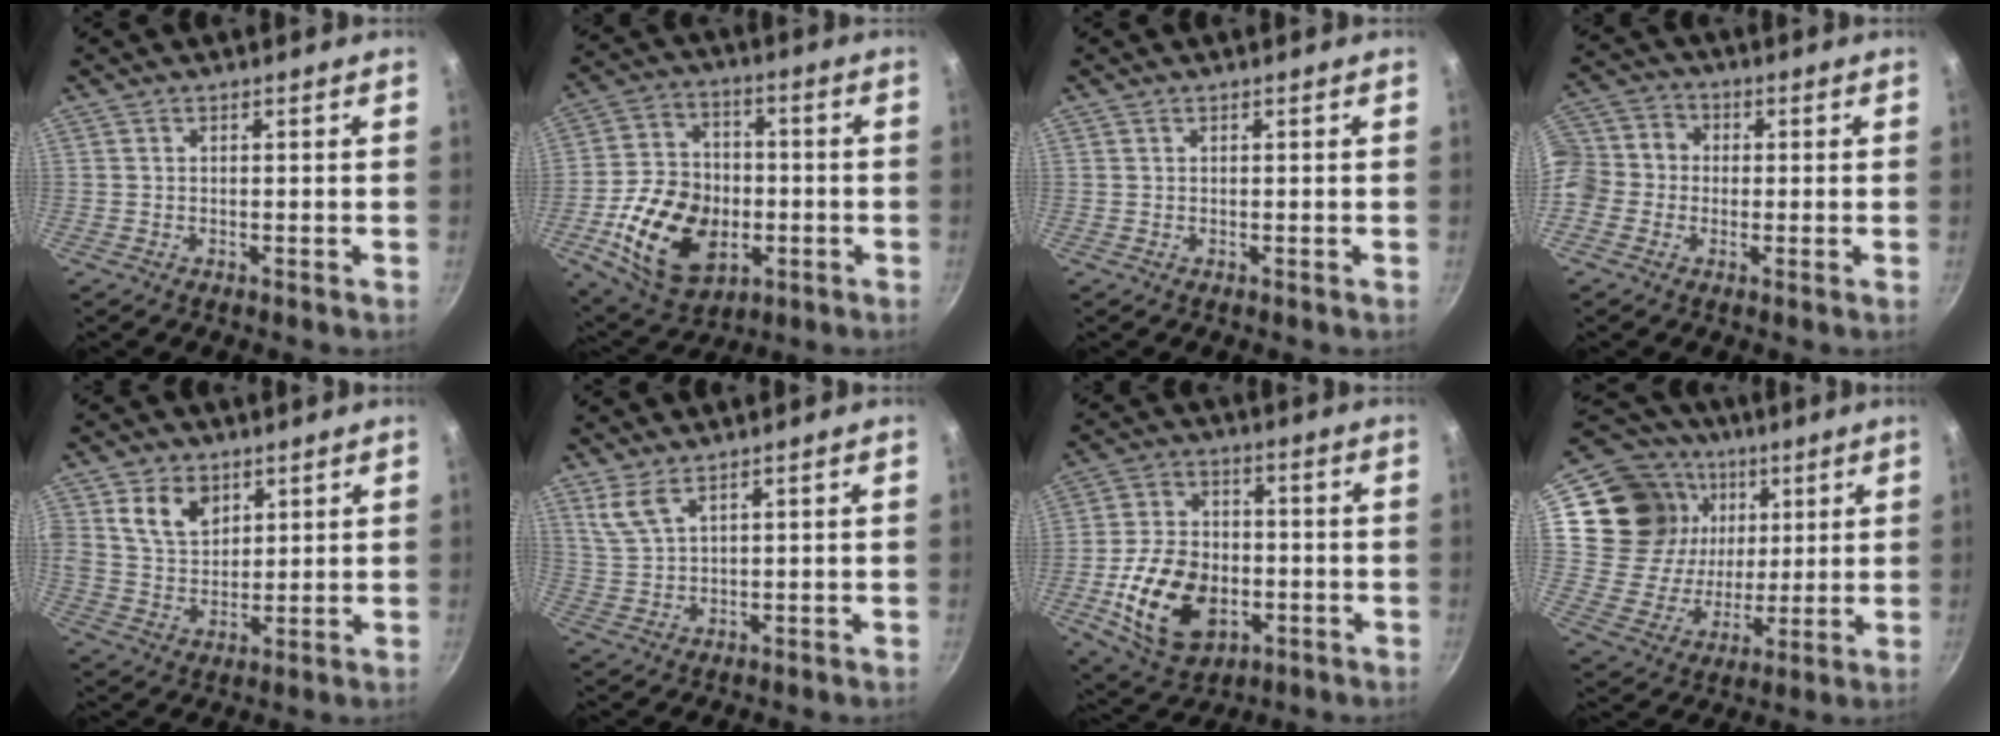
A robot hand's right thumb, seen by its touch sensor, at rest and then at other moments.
{"total": 18.5, "force": [-4.6, 12.6, 12.8], "torque": [-0.215, 0.020, -0.069]}
{"total": 0.0}
{"total": 11.5, "force": [-0.8, 10.2, 5.2], "torque": [-0.098, 0.036, -0.034]}
{"total": 9.0, "force": [3.9, 6.4, 5.0], "torque": [-0.071, -0.020, 0.072]}
{"total": 4.3, "force": [3.0, 1.5, 2.8], "torque": [-0.058, -0.017, 0.070]}
{"total": 18.0, "force": [-4.4, 12.3, 12.4], "torque": [-0.207, 0.019, -0.065]}
{"total": 20.9, "force": [7.7, 17.1, 9.2], "torque": [-0.154, -0.007, 0.146]}